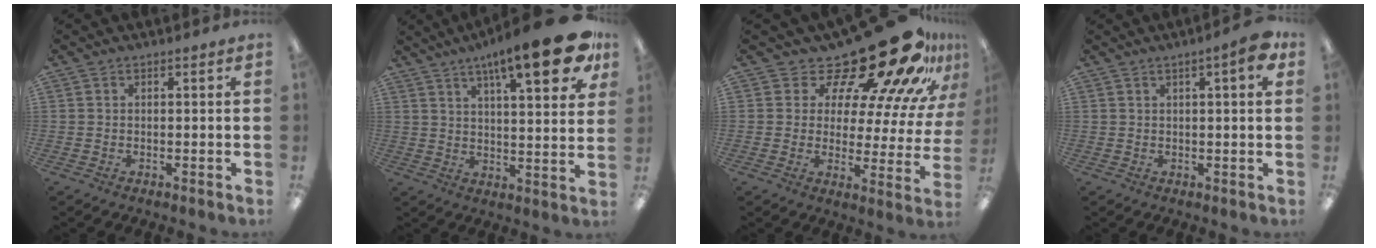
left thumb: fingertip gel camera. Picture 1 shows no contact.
{"total": 17.6, "force": [10.0, 4.5, 13.8], "torque": [-0.196, -0.048, 0.151]}
{"total": 23.4, "force": [18.0, 7.5, 13.0], "torque": [-0.179, -0.143, 0.294]}
{"total": 4.5, "force": [2.2, 0.8, 3.9], "torque": [-0.054, -0.004, 0.031]}